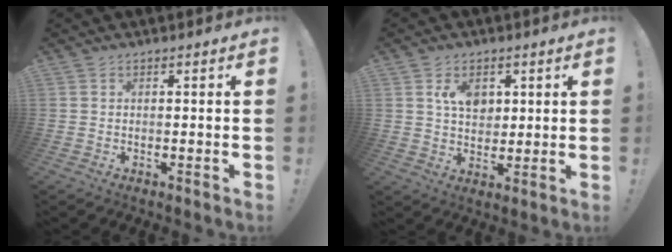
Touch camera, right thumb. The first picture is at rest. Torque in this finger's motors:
{"motor_torque": [-0.22, 0.04, 0.70, 0.11, 0.16]}